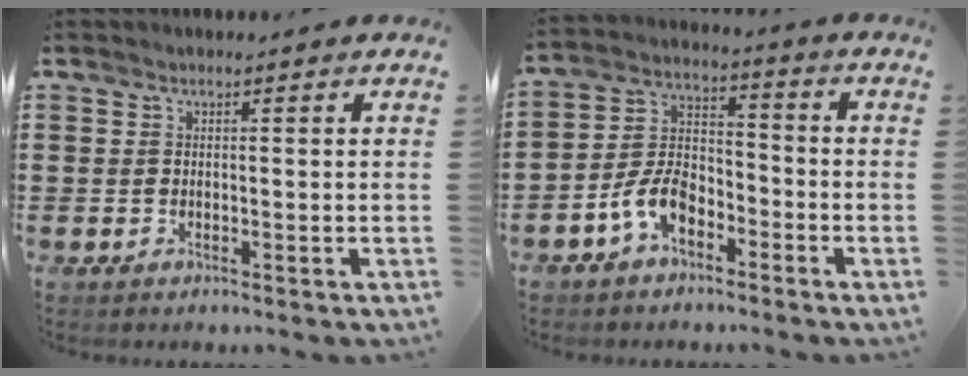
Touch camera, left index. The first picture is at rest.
{"total": 7.3, "force": [-4.2, 4.1, 4.4], "torque": [-0.108, 0.009, -0.086]}